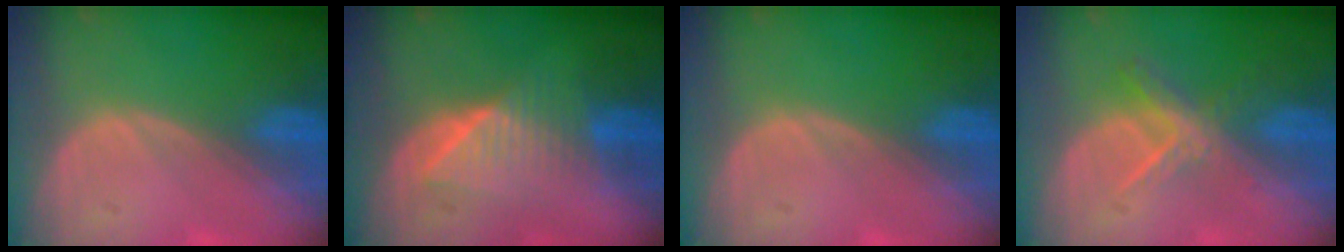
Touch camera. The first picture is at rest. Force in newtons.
{"total": 6.3, "press": 6.2, "slide": 1.0}
{"total": 0.0}
{"total": 5.7, "press": 5.0, "slide": 2.9}